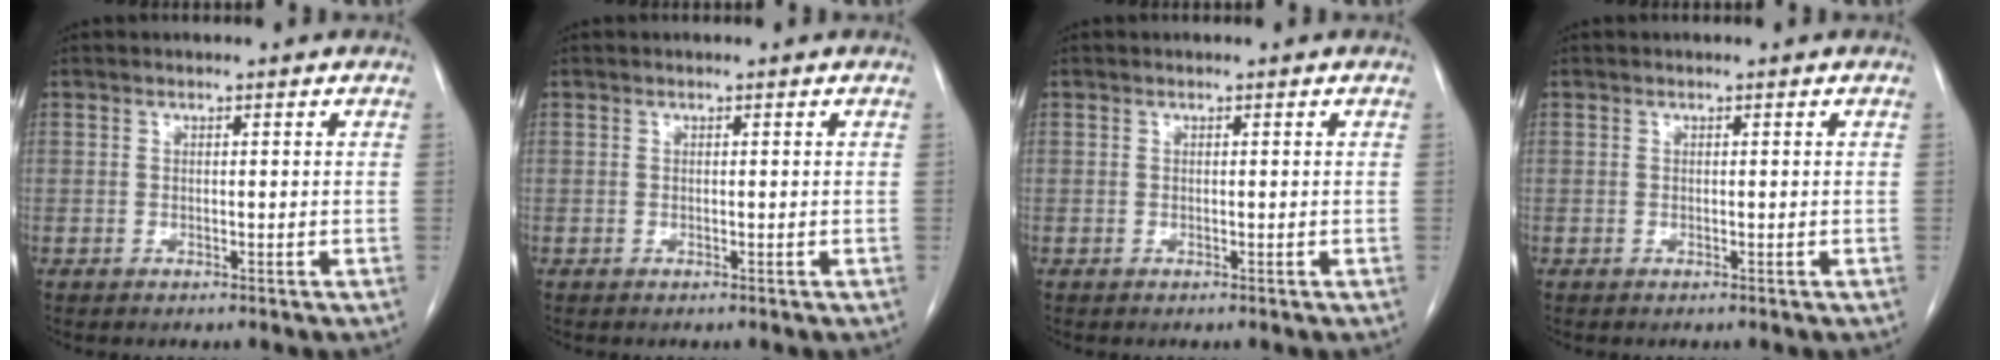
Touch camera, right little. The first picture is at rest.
{"total": 0.0}
{"total": 0.0}
{"total": 0.0}